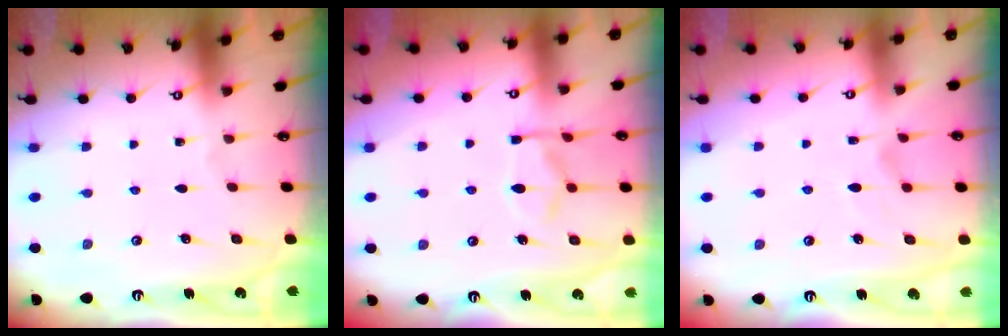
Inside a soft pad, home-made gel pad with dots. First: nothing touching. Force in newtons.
{"total": 10.1, "press": 10.0, "slide": 1.3}
{"total": 1.7, "press": 1.2, "slide": 1.2}